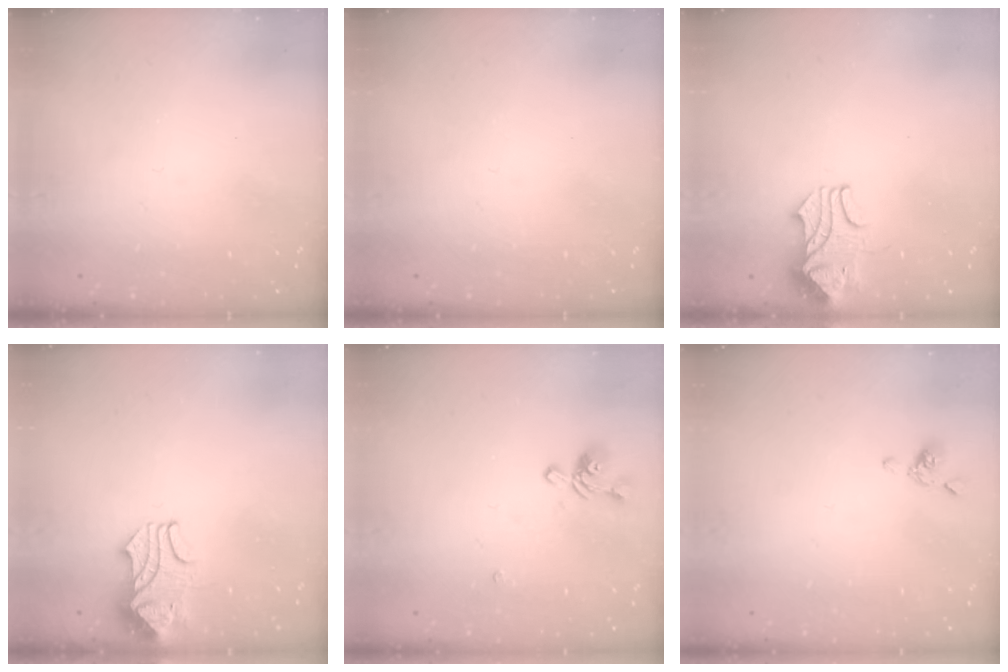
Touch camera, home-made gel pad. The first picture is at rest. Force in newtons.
{"total": 0.0}
{"total": 2.2, "press": 2.0, "slide": 0.9}
{"total": 2.4, "press": 2.2, "slide": 1.0}
{"total": 1.1, "press": 0.6, "slide": 0.9}
{"total": 2.3, "press": 2.3, "slide": 0.6}